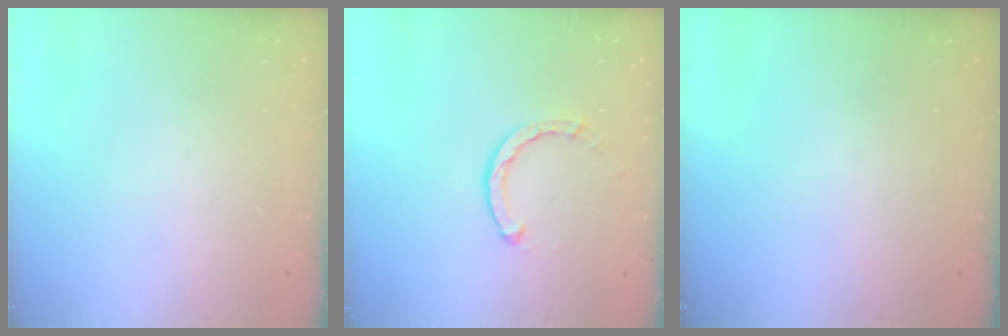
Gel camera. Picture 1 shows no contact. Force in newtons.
{"total": 2.6, "press": 2.6, "slide": 0.3}
{"total": 0.0}